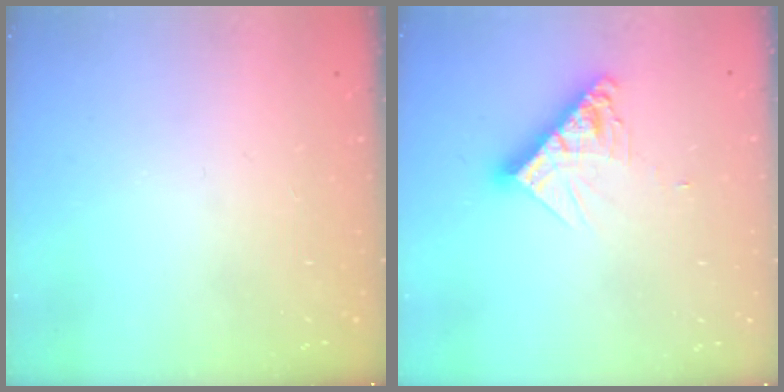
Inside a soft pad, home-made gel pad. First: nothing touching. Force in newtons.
{"total": 10.7, "press": 10.6, "slide": 1.0}